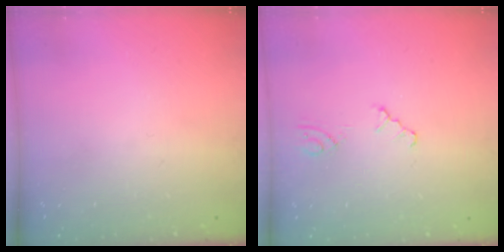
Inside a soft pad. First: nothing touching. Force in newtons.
{"total": 2.1, "press": 2.0, "slide": 0.4}